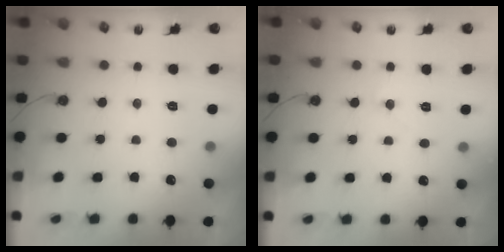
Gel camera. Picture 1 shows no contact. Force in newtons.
{"total": 5.4, "press": 5.4, "slide": 0.9}